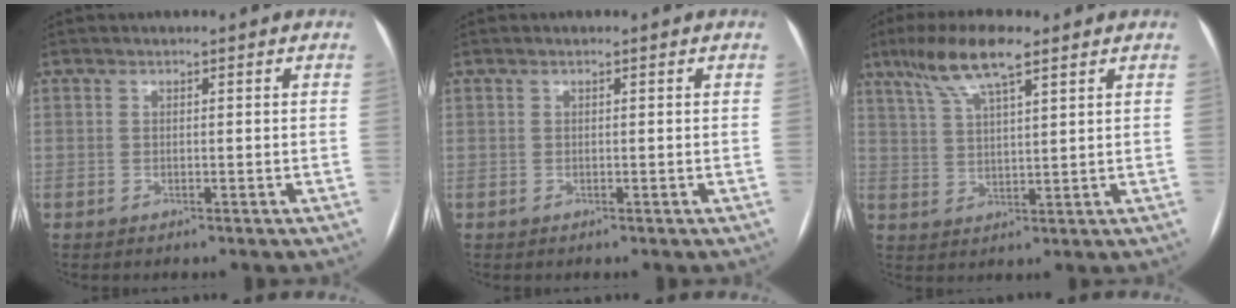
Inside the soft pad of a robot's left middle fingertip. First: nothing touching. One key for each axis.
{"total": 0.0}
{"total": 9.5, "fx": 6.6, "fy": 1.5, "fz": 6.6, "tx": -0.135, "ty": 0.019, "tz": 0.122}